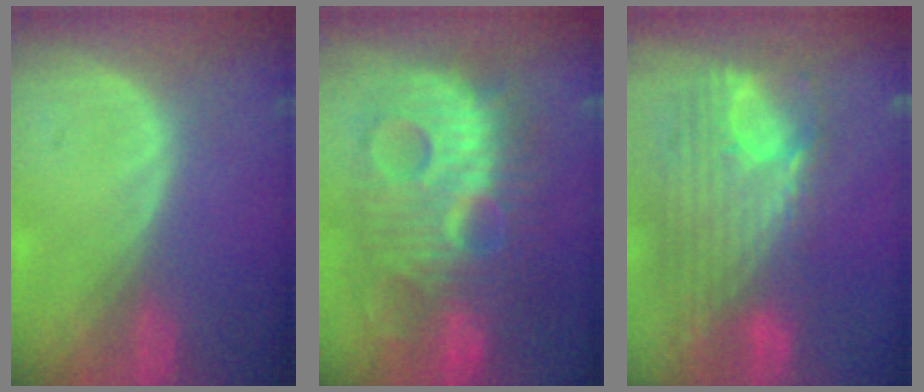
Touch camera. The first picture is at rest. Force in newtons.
{"total": 13.6, "press": 13.5, "slide": 1.2}
{"total": 12.1, "press": 10.3, "slide": 6.5}